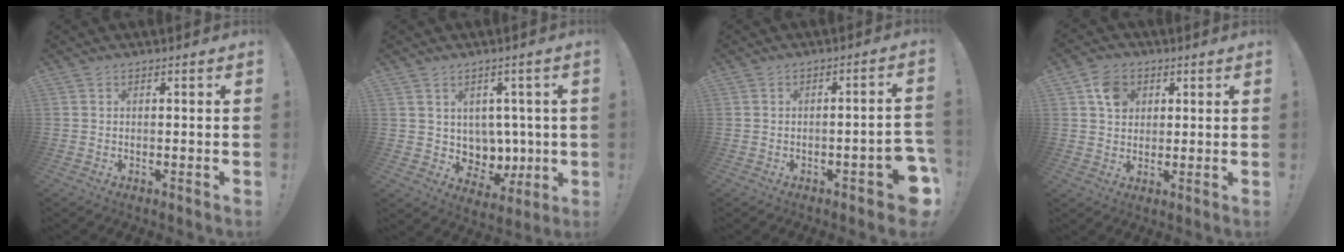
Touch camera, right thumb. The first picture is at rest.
{"total": 7.9, "force": [3.1, 7.0, 1.9], "torque": [-0.029, -0.030, 0.074]}
{"total": 6.0, "force": [-3.0, 1.6, 4.9], "torque": [-0.070, 0.013, -0.043]}
{"total": 7.2, "force": [2.8, 6.1, 2.7], "torque": [-0.037, -0.003, 0.053]}